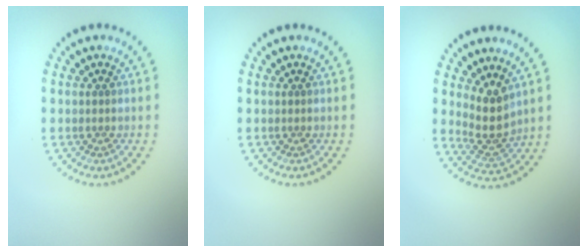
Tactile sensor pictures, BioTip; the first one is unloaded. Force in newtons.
{"total": 0.0}
{"total": 3.3, "press": 2.6, "slide": 2.0}